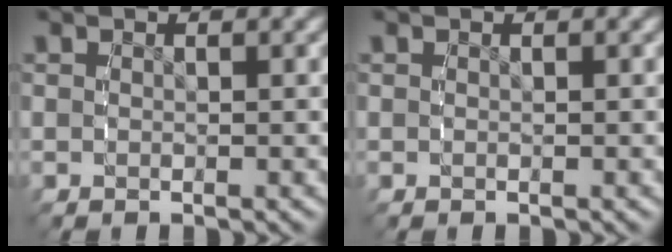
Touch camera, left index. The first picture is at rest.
{"total": 0.0}